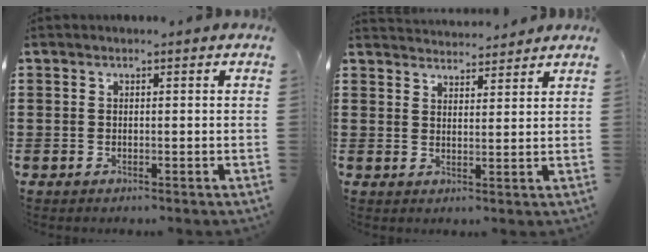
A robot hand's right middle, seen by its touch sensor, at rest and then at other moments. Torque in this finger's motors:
{"motor_torque": [0.28, -0.20, 0.00, 0.01]}